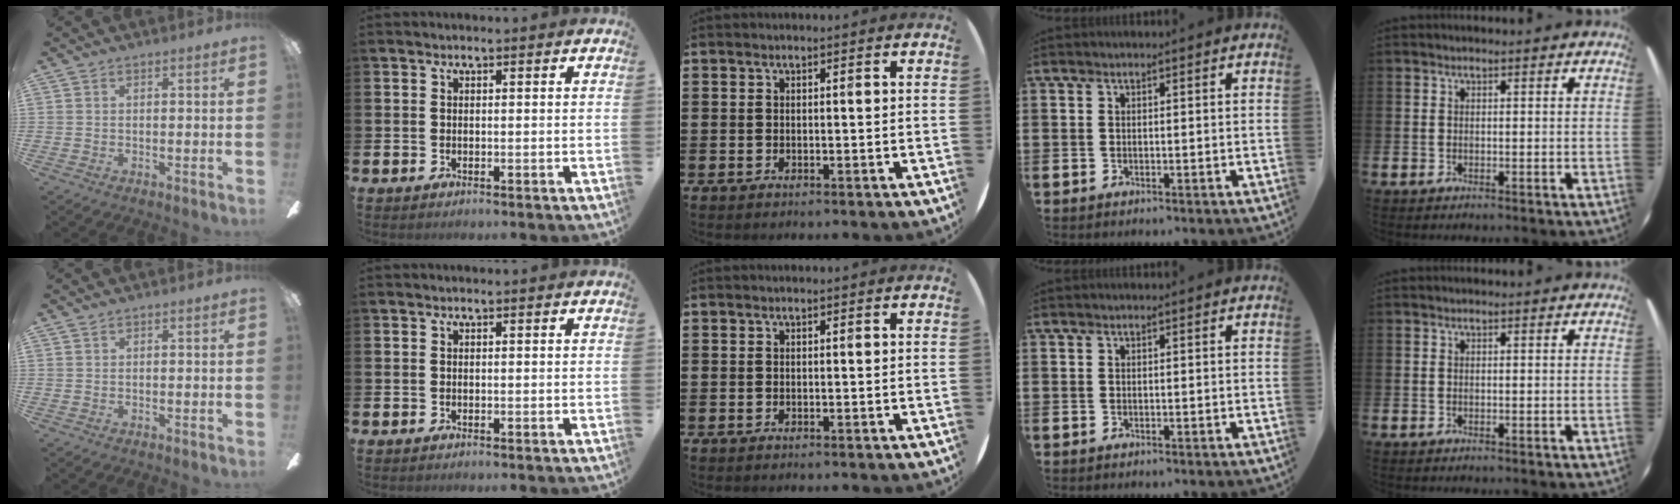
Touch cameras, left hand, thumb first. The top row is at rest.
{}